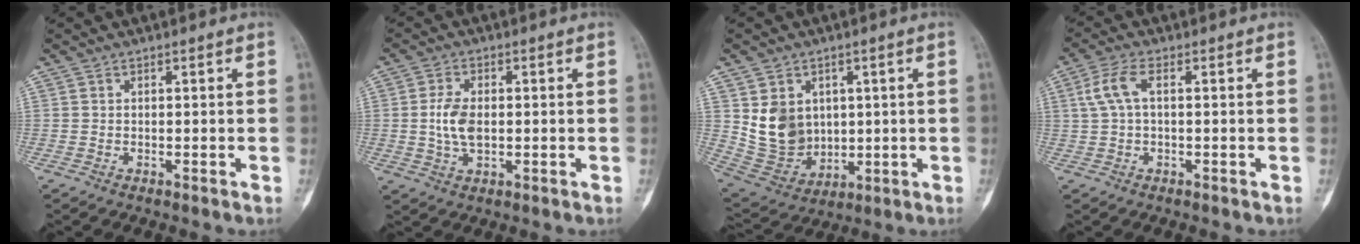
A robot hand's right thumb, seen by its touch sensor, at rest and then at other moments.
{"total": 6.0, "force": [0.0, 3.4, 5.0], "torque": [-0.102, -0.001, 0.000]}
{"total": 11.1, "force": [2.5, 9.2, 5.8], "torque": [-0.072, -0.017, 0.075]}
{"total": 5.0, "force": [0.9, 2.1, 4.4], "torque": [-0.111, 0.018, 0.018]}